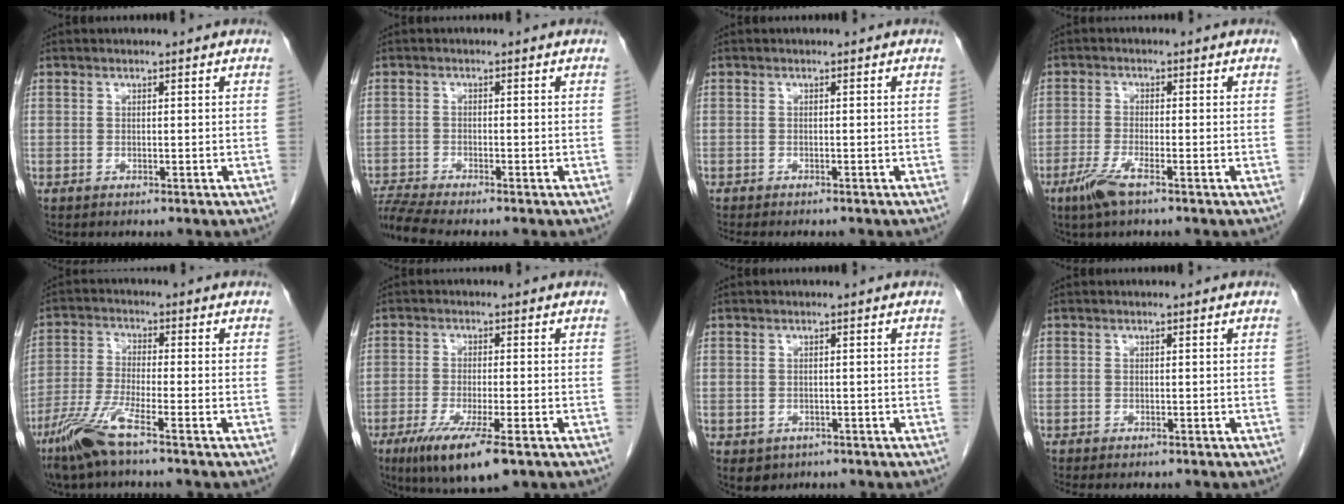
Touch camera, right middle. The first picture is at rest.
{"total": 4.5, "force": [-4.2, -1.0, 1.4], "torque": [-0.029, -0.014, -0.078]}
{"total": 4.0, "force": [-3.6, 0.9, 1.6], "torque": [-0.015, -0.006, -0.048]}
{"total": 4.2, "force": [-2.7, 0.4, 3.2], "torque": [-0.072, -0.009, -0.055]}
{"total": 7.7, "force": [-5.2, 0.1, 5.7], "torque": [-0.128, -0.016, -0.108]}
{"total": 9.8, "force": [-5.7, 1.3, 7.8], "torque": [-0.137, -0.027, -0.090]}
{"total": 2.5, "force": [-1.3, 2.1, 0.6], "torque": [-0.006, 0.003, -0.009]}
{"total": 2.0, "force": [-1.8, 0.5, 0.6], "torque": [-0.007, -0.003, -0.022]}